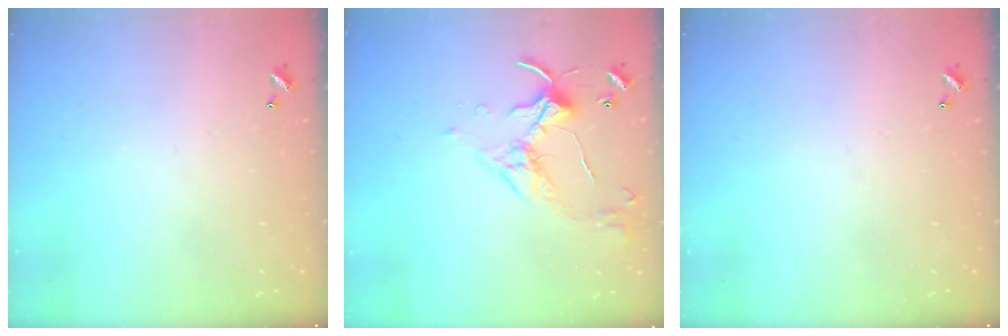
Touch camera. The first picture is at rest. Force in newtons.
{"total": 3.8, "press": 3.8, "slide": 0.3}
{"total": 0.0}